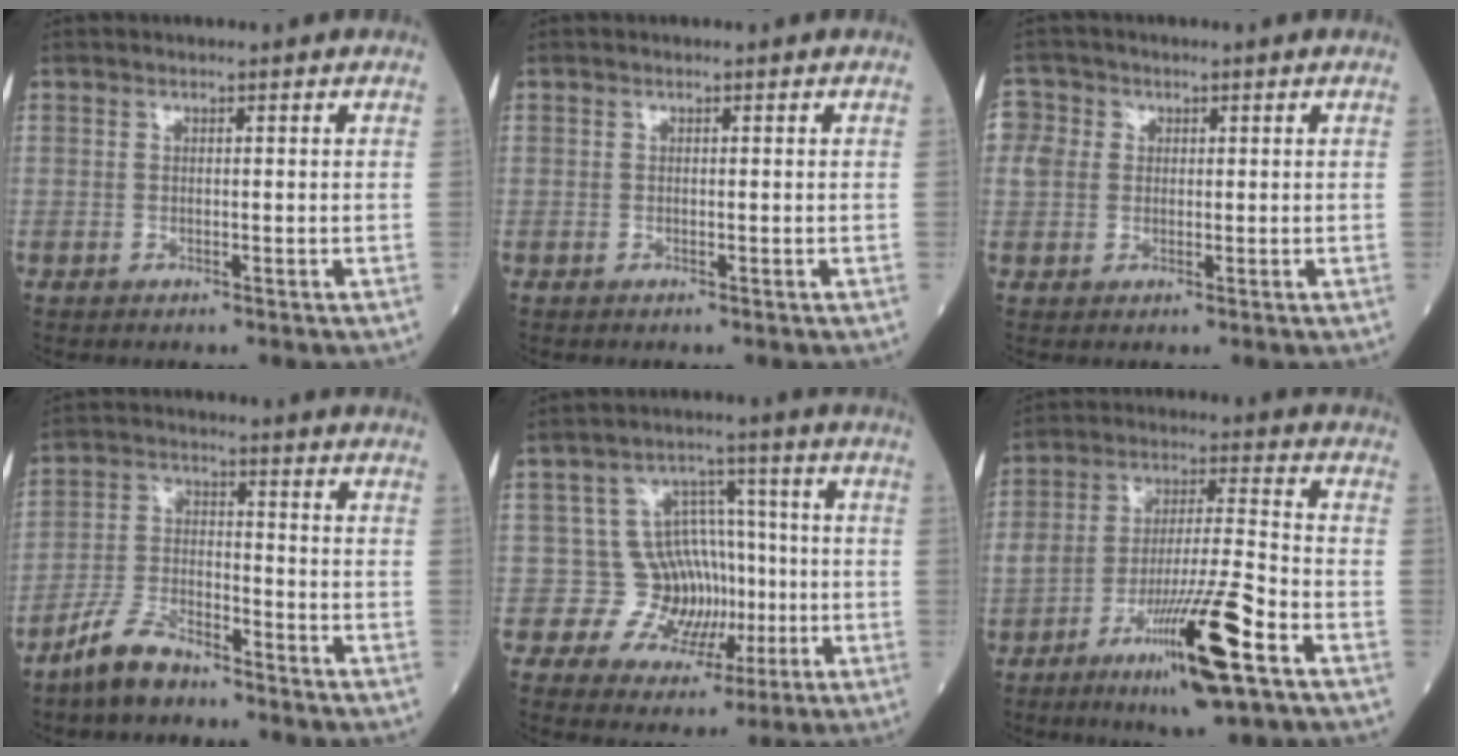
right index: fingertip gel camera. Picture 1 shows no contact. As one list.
[{"total": 0.0}, {"total": 4.0, "force": [0.6, 3.7, 1.2], "torque": [-0.031, 0.016, 0.008]}, {"total": 7.3, "force": [-6.1, 2.1, 3.4], "torque": [-0.076, -0.010, -0.121]}, {"total": 8.4, "force": [-1.1, 7.9, 2.5], "torque": [-0.016, 0.035, -0.009]}, {"total": 14.4, "force": [-7.2, 1.1, 12.4], "torque": [-0.221, -0.011, -0.120]}]